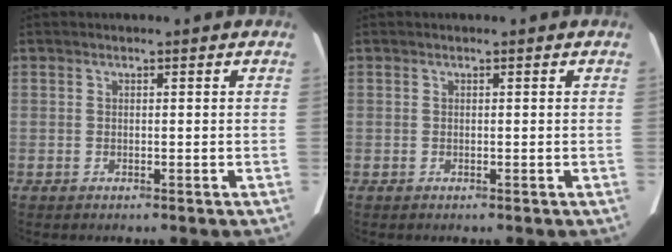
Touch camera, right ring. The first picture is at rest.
{"total": 0.0}